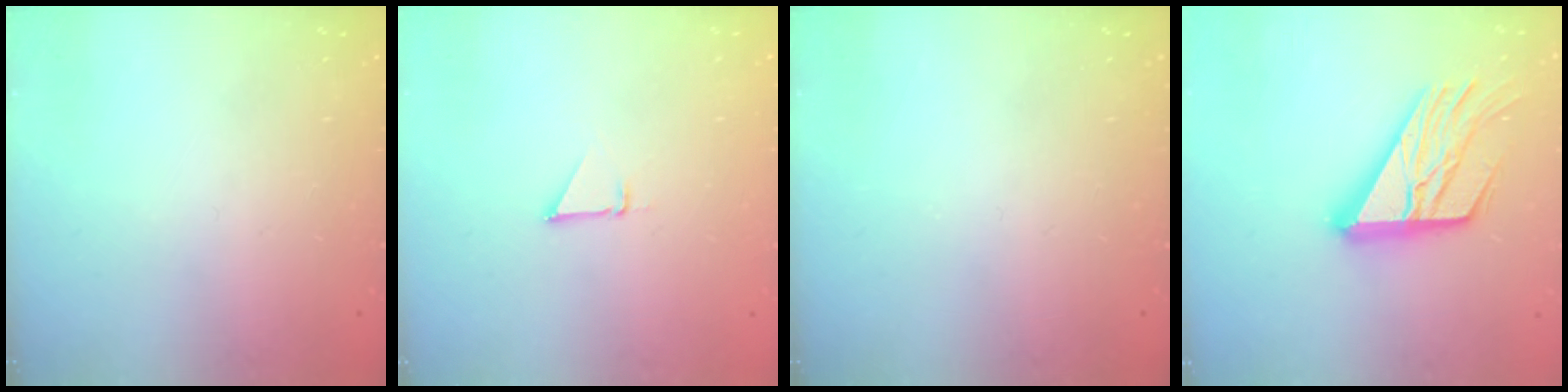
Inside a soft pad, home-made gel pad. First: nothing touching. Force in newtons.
{"total": 1.5, "press": 1.5, "slide": 0.0}
{"total": 0.0}
{"total": 20.1, "press": 20.0, "slide": 2.1}